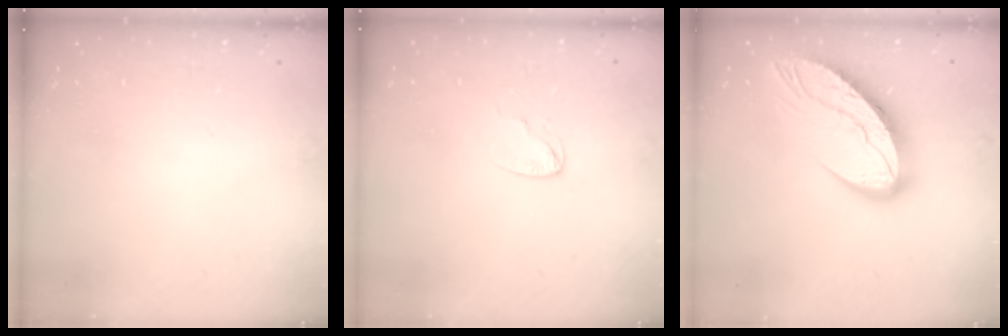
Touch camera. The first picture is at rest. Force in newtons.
{"total": 4.1, "press": 4.1, "slide": 0.4}
{"total": 15.1, "press": 15.0, "slide": 1.3}